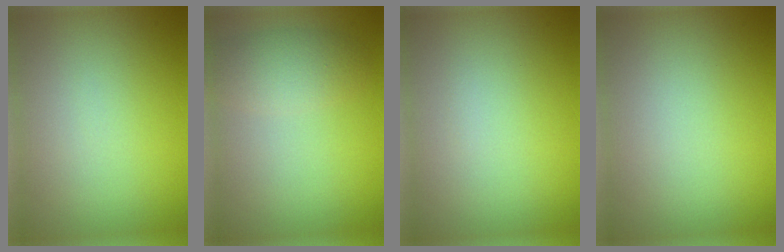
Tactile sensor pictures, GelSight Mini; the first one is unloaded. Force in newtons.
{"total": 2.9, "press": 2.9, "slide": 0.1}
{"total": 0.0}
{"total": 0.0}